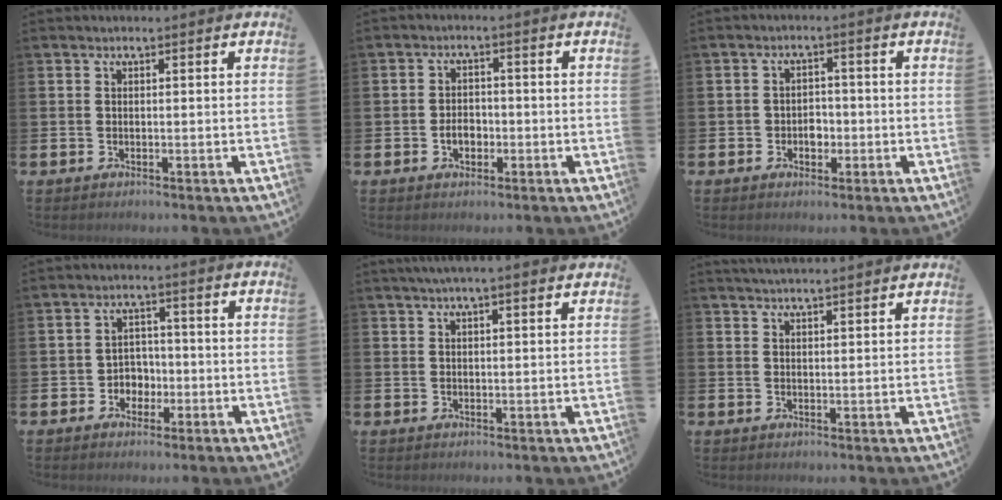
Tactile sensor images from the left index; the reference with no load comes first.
{"total": 2.7, "force": [-0.8, 2.0, 1.7], "torque": [-0.022, -0.001, -0.021]}
{"total": 2.5, "force": [-0.8, 2.0, 1.1], "torque": [-0.014, 0.001, -0.021]}
{"total": 3.1, "force": [-1.2, 2.8, 0.8], "torque": [-0.022, 0.004, -0.032]}
{"total": 2.8, "force": [2.4, 0.0, 1.4], "torque": [-0.020, -0.006, 0.042]}
{"total": 2.8, "force": [2.8, -0.3, 0.2], "torque": [-0.007, -0.011, 0.050]}